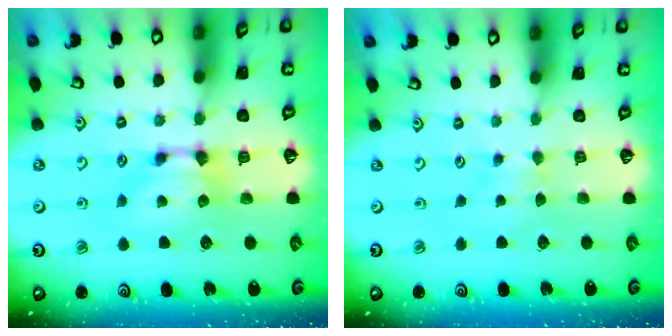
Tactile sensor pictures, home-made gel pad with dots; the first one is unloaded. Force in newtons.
{"total": 1.6, "press": 1.6, "slide": 0.3}